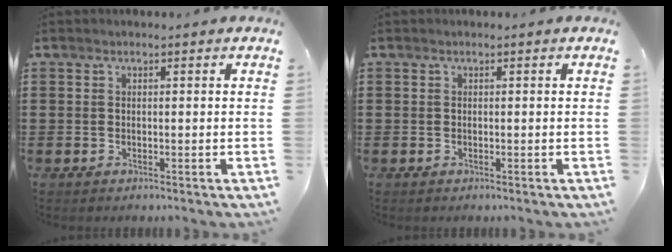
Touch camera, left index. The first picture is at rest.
{"total": 0.0}